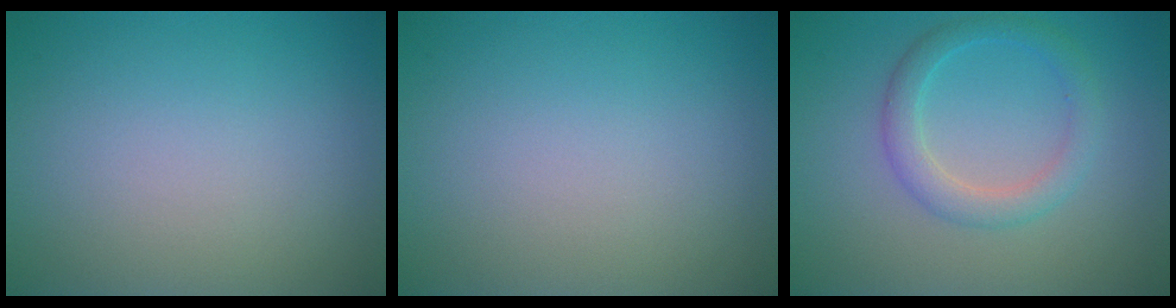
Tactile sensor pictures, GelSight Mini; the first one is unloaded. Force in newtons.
{"total": 0.0}
{"total": 2.8, "press": 2.8, "slide": 0.0}